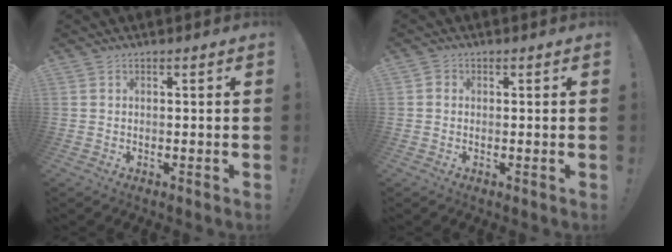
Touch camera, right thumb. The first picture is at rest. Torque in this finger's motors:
{"motor_torque": [0.08, 0.10, -0.36, 0.28, -0.04]}